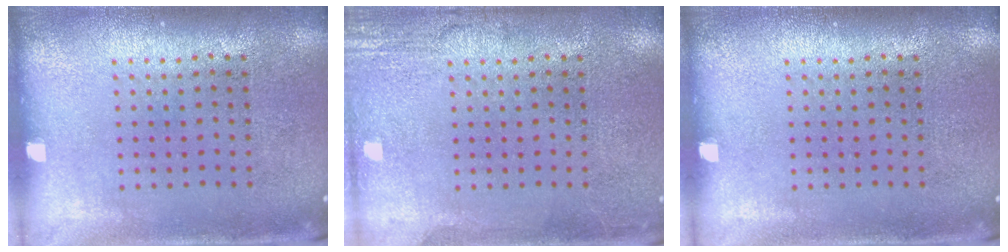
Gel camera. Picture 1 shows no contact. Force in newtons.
{"total": 2.6, "press": 2.6, "slide": 0.3}
{"total": 0.0}